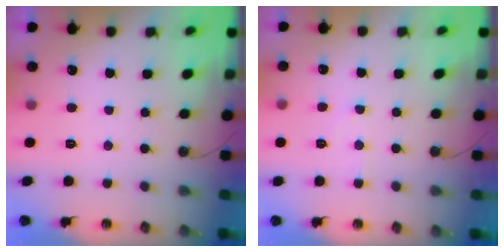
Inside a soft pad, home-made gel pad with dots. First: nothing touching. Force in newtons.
{"total": 6.1, "press": 6.0, "slide": 0.9}